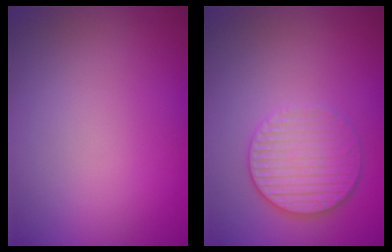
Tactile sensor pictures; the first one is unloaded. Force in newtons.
{"total": 3.4, "press": 3.2, "slide": 1.1}